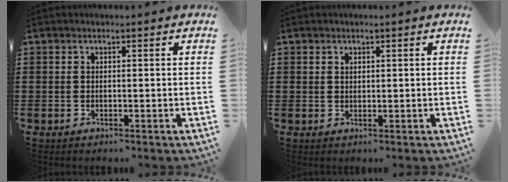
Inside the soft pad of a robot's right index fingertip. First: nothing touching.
{"total": 0.8, "force": [0.6, 0.5, 0.3], "torque": [-0.006, 0.003, 0.011]}